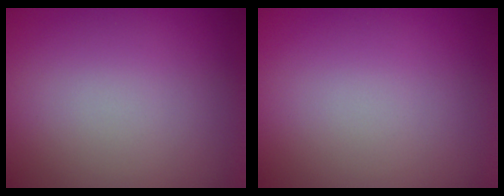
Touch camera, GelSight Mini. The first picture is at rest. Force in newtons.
{"total": 0.0}